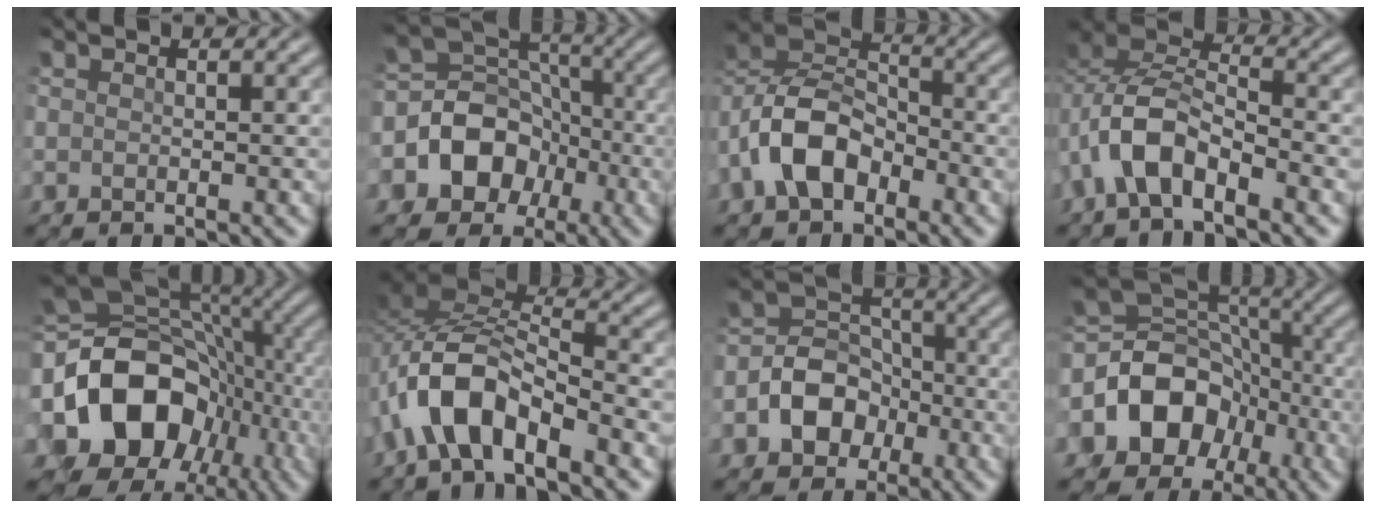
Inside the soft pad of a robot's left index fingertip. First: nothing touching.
{"total": 8.6, "force": [-2.5, 7.2, 3.9], "torque": [-0.070, 0.020, -0.067]}
{"total": 7.1, "force": [-3.2, 4.2, 4.7], "torque": [-0.097, 0.016, -0.074]}
{"total": 5.3, "force": [-2.7, 2.3, 3.9], "torque": [-0.076, 0.015, -0.053]}
{"total": 15.5, "force": [-2.0, 11.7, 9.9], "torque": [-0.193, -0.013, -0.022]}
{"total": 6.7, "force": [-4.0, 2.2, 4.9], "torque": [-0.090, 0.011, -0.080]}
{"total": 5.5, "force": [-2.2, 4.1, 2.9], "torque": [-0.040, 0.010, -0.046]}
{"total": 9.8, "force": [-2.6, 7.8, 5.3], "torque": [-0.095, 0.009, -0.059]}